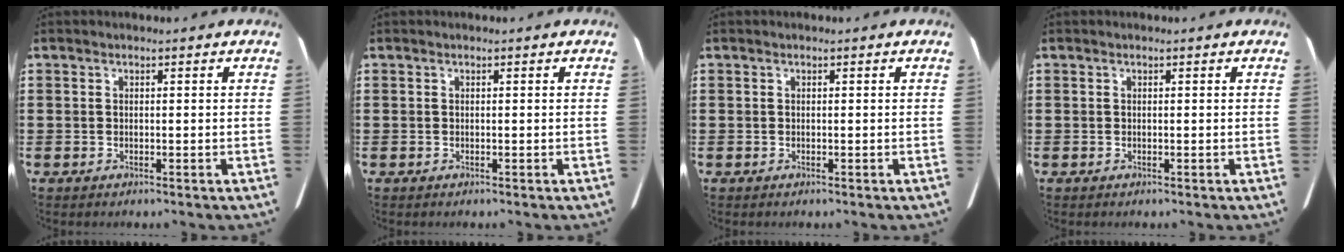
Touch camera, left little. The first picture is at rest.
{"total": 0.0}
{"total": 0.0}
{"total": 0.0}